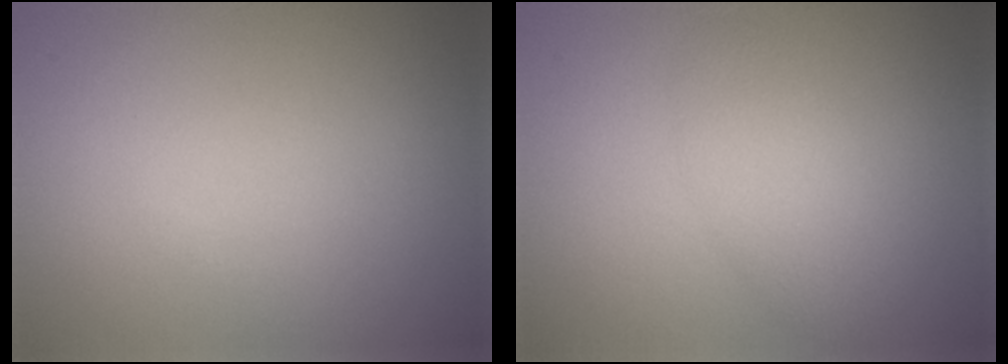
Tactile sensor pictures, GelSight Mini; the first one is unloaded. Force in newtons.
{"total": 2.7, "press": 2.7, "slide": 0.1}